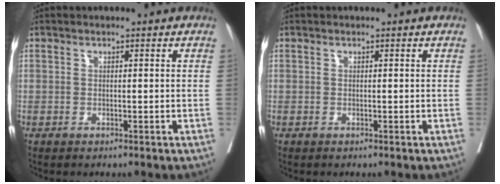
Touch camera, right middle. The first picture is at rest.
{"total": 0.0}